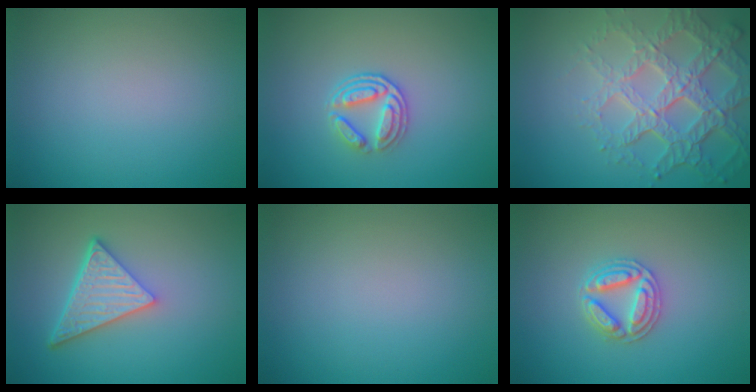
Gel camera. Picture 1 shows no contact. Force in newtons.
{"total": 2.9, "press": 2.5, "slide": 1.6}
{"total": 7.6, "press": 5.3, "slide": 5.4}
{"total": 5.4, "press": 4.1, "slide": 3.6}
{"total": 0.0}
{"total": 2.9, "press": 2.9, "slide": 0.5}